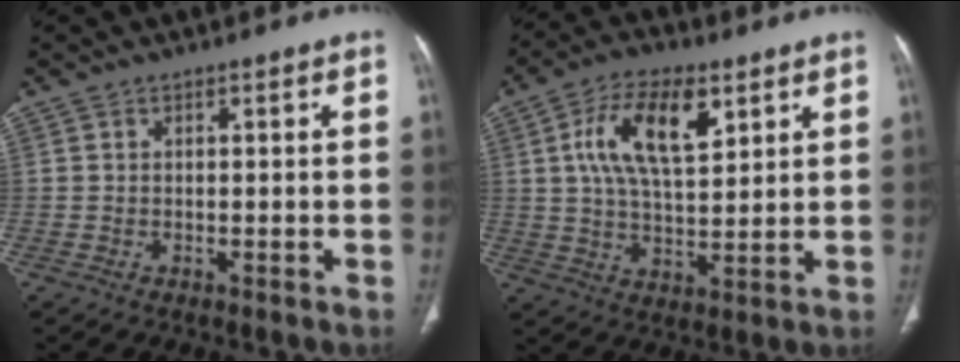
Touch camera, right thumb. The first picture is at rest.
{"total": 14.0, "force": [5.2, 6.8, 11.1], "torque": [-0.187, -0.006, 0.092]}